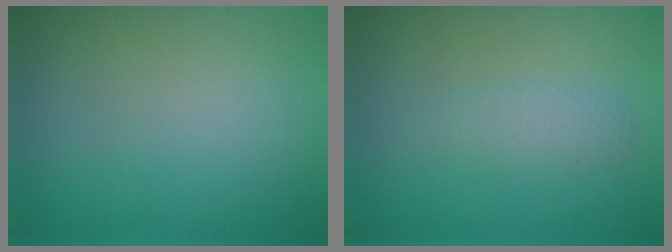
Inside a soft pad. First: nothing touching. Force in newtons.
{"total": 1.6, "press": 1.6, "slide": 0.1}